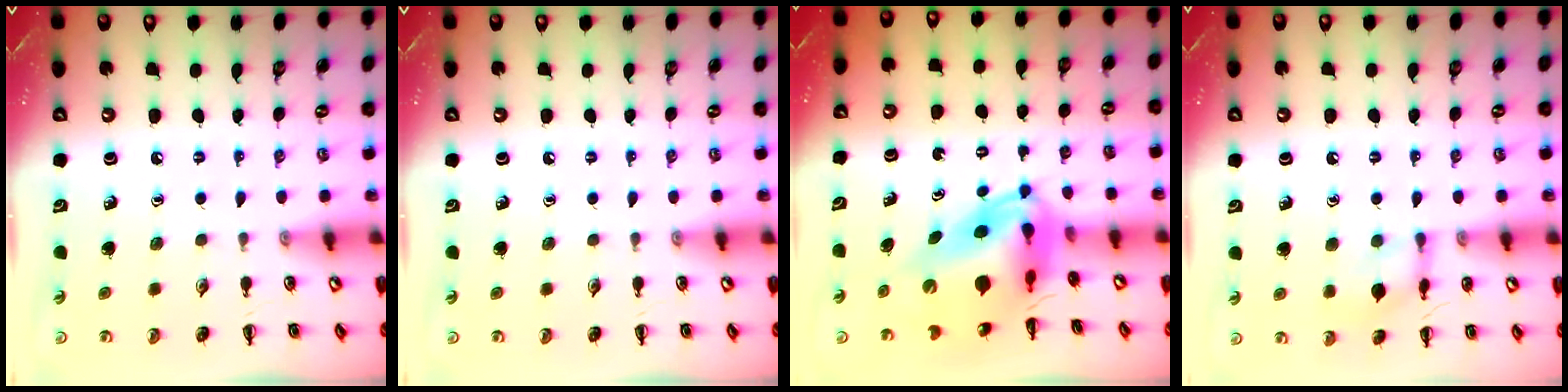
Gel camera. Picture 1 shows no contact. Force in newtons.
{"total": 0.0}
{"total": 8.6, "press": 8.2, "slide": 2.5}
{"total": 9.2, "press": 9.1, "slide": 0.7}